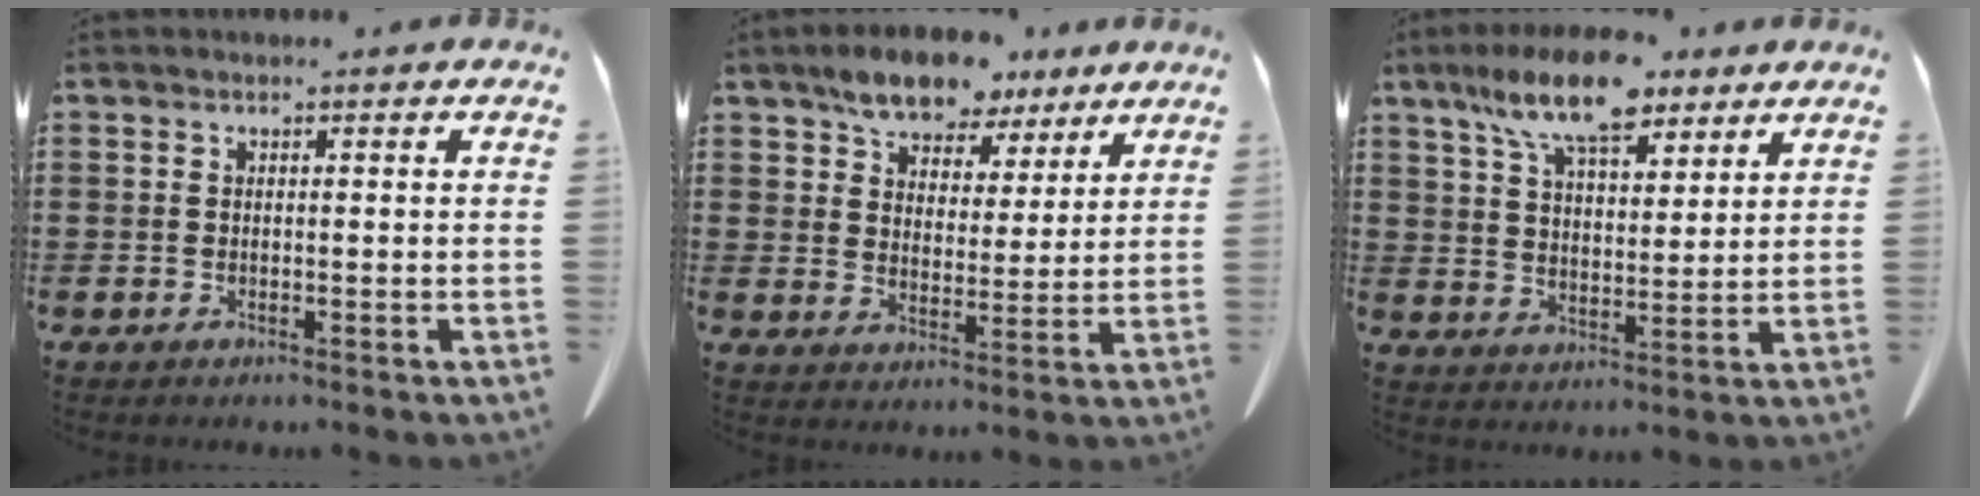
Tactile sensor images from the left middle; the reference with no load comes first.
{"total": 7.8, "force": [6.6, 3.3, 2.6], "torque": [-0.070, -0.012, 0.122]}
{"total": 11.4, "force": [8.3, 3.8, 6.8], "torque": [-0.137, -0.019, 0.151]}